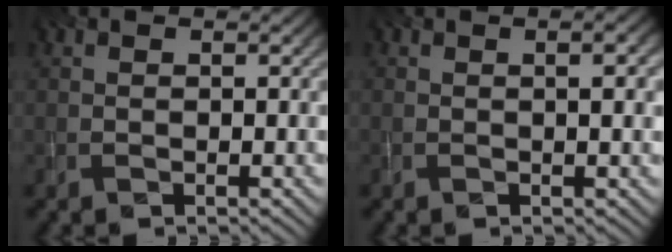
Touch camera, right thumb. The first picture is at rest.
{"total": 2.3, "force": [0.4, 0.4, 2.3], "torque": [-0.032, 0.006, 0.004]}